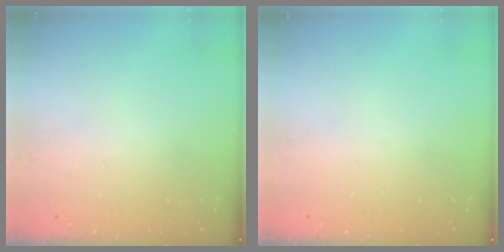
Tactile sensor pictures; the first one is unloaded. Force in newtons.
{"total": 0.0}